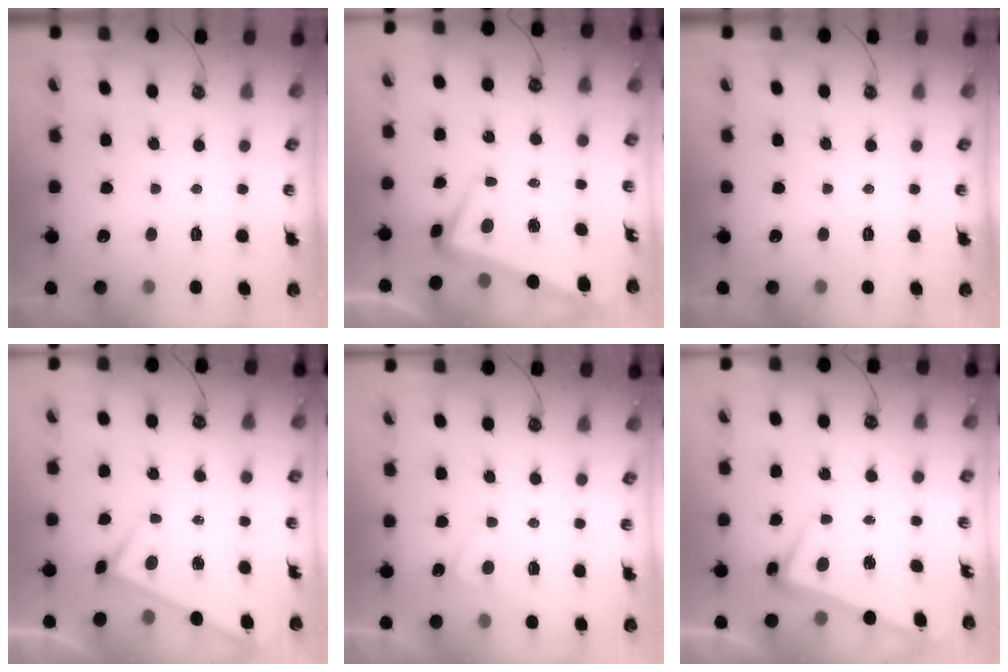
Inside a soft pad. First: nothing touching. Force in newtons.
{"total": 2.1, "press": 0.6, "slide": 2.0}
{"total": 0.0}
{"total": 2.9, "press": 2.9, "slide": 0.3}
{"total": 0.6, "press": 0.6, "slide": 0.1}
{"total": 2.6, "press": 2.5, "slide": 0.6}